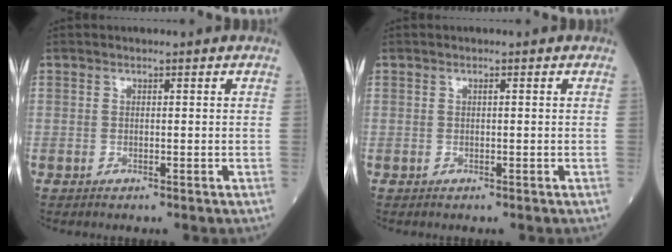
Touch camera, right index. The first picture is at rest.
{"total": 0.0}